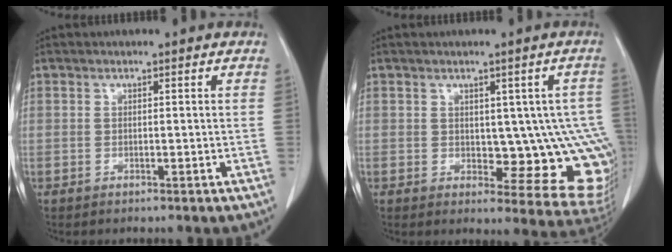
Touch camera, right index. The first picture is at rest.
{"total": 12.0, "force": [-0.3, 5.1, 10.8], "torque": [-0.093, 0.001, 0.008]}